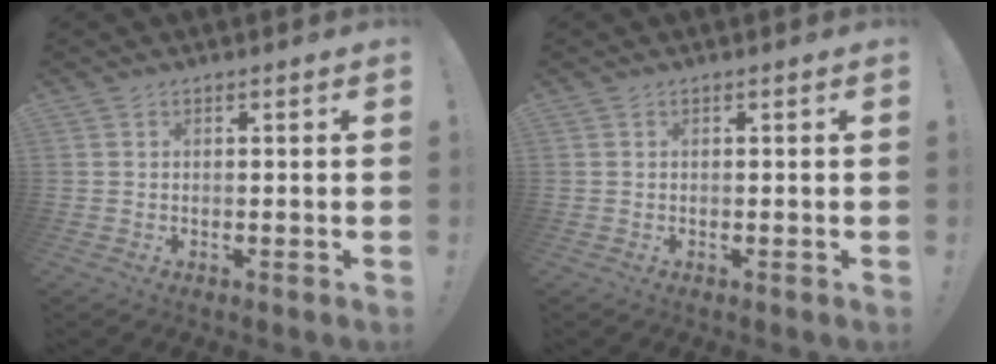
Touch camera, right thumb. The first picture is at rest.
{"total": 0.0}